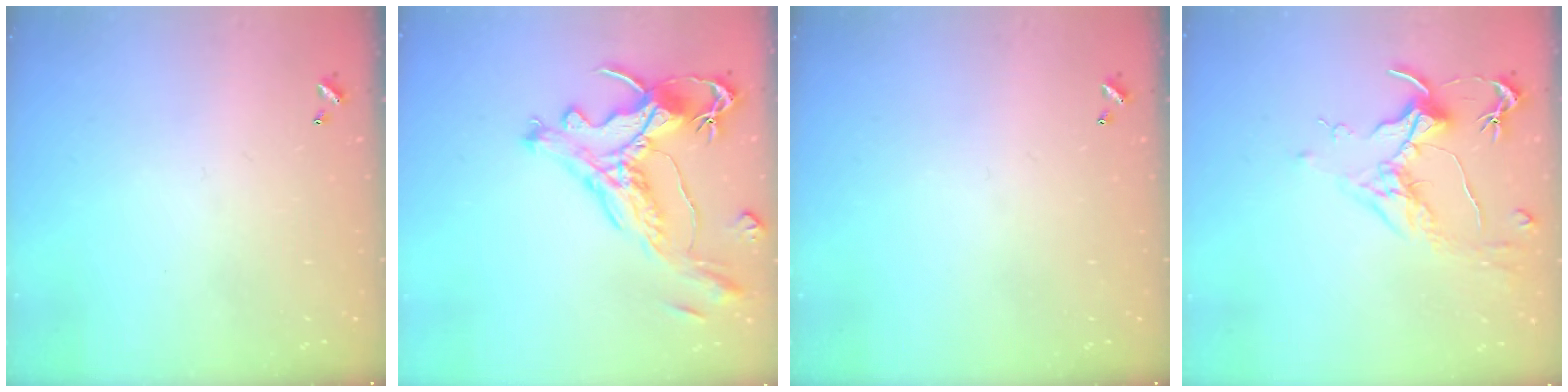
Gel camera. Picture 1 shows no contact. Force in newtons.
{"total": 2.1, "press": 1.6, "slide": 1.3}
{"total": 0.0}
{"total": 1.8, "press": 1.5, "slide": 0.9}